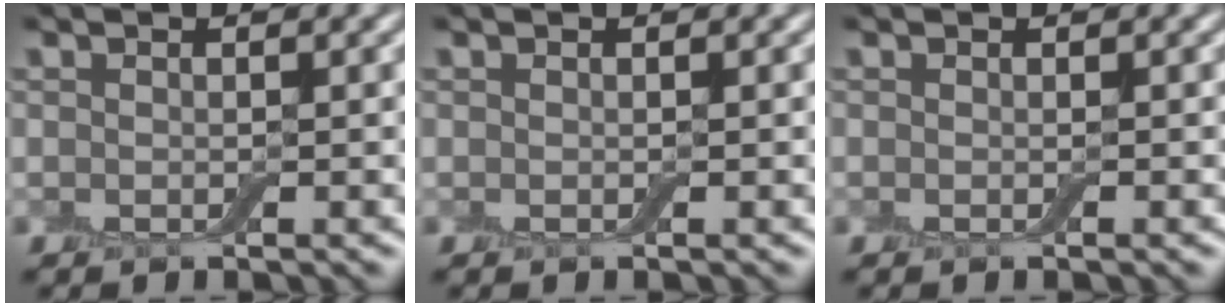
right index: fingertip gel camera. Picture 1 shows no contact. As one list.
[{"total": 0.0}, {"total": 0.0}]